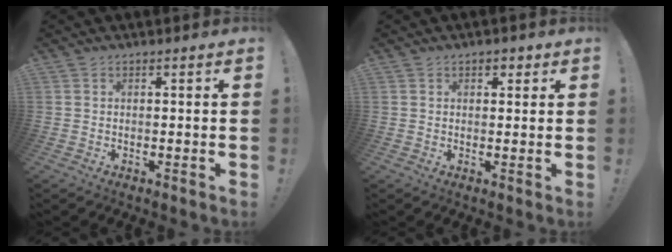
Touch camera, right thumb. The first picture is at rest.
{"total": 2.0, "force": [1.0, 1.4, 1.0], "torque": [-0.002, -0.002, 0.013]}